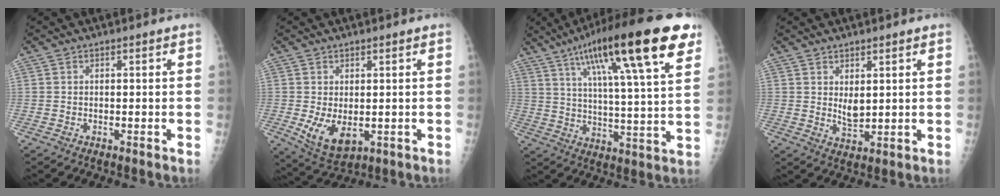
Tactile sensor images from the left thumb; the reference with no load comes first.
{"total": 7.1, "force": [-0.7, 4.1, 5.8], "torque": [-0.091, -0.019, 0.004]}
{"total": 25.3, "force": [13.6, 4.7, 20.8], "torque": [-0.320, -0.015, 0.210]}
{"total": 4.0, "force": [1.5, 2.0, 3.2], "torque": [-0.047, -0.019, 0.031]}